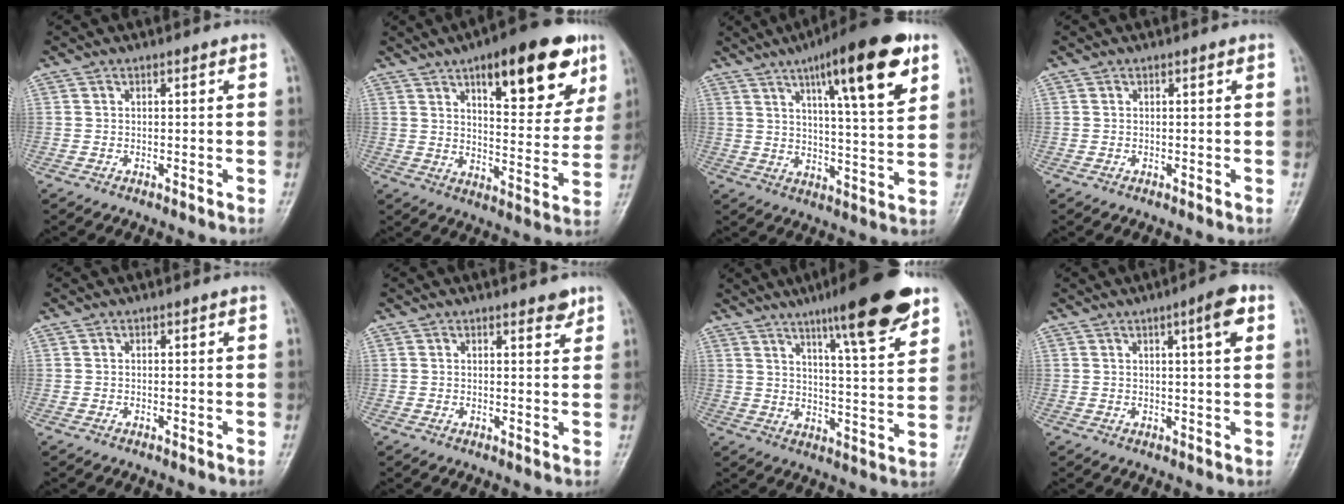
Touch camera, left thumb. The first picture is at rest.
{"total": 21.0, "force": [11.2, 7.9, 16.0], "torque": [-0.178, -0.038, 0.158]}
{"total": 18.8, "force": [9.6, 4.1, 15.6], "torque": [-0.213, -0.033, 0.143]}
{"total": 0.0}
{"total": 0.0}
{"total": 2.3, "force": [1.8, 0.8, 1.2], "torque": [-0.009, -0.011, 0.023]}
{"total": 16.3, "force": [10.4, 2.4, 12.3], "torque": [-0.164, -0.052, 0.157]}
{"total": 5.2, "force": [2.2, 0.7, 4.6], "torque": [-0.066, -0.004, 0.030]}